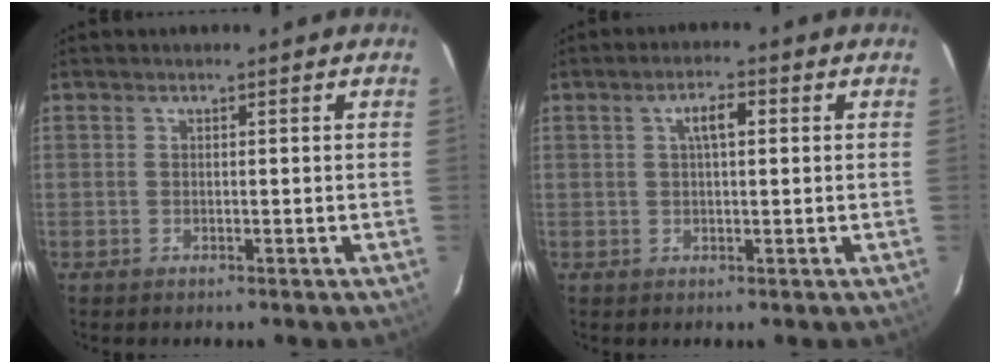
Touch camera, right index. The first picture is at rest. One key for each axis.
{"total": 3.7, "fx": 1.0, "fy": 1.3, "fz": 3.3, "tx": -0.060, "ty": 0.011, "tz": 0.017}